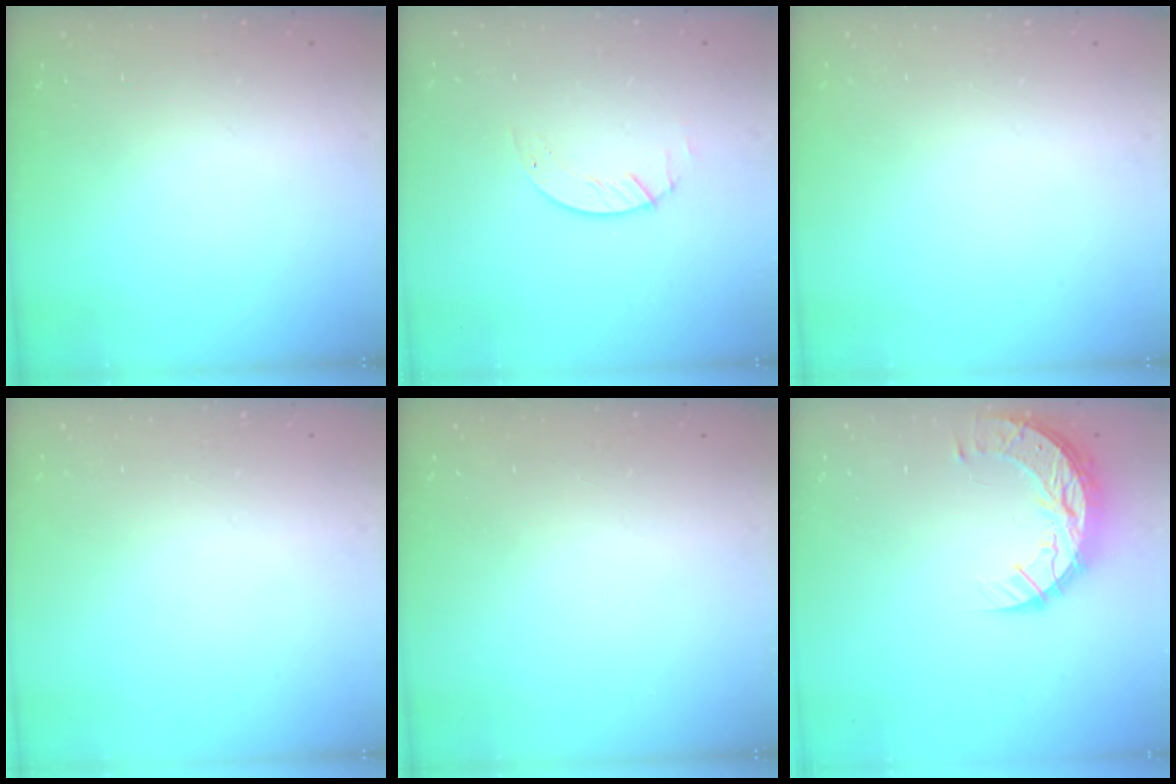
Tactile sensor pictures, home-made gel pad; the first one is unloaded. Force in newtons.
{"total": 1.2, "press": 1.1, "slide": 0.2}
{"total": 0.0}
{"total": 0.0}
{"total": 0.0}
{"total": 10.3, "press": 10.2, "slide": 0.7}